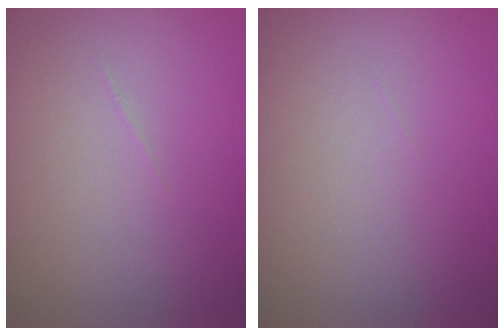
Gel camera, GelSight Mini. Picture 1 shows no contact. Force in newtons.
{"total": 0.0}